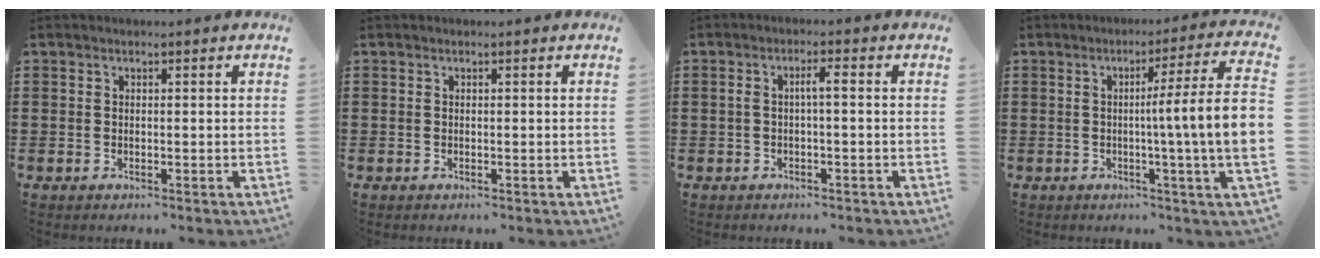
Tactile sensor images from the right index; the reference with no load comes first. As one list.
[{"total": 0.0}, {"total": 2.4, "force": [-0.2, 0.3, 2.4], "torque": [-0.047, 0.004, -0.006]}, {"total": 9.2, "force": [-0.4, -1.0, 9.1], "torque": [-0.150, -0.018, -0.017]}]